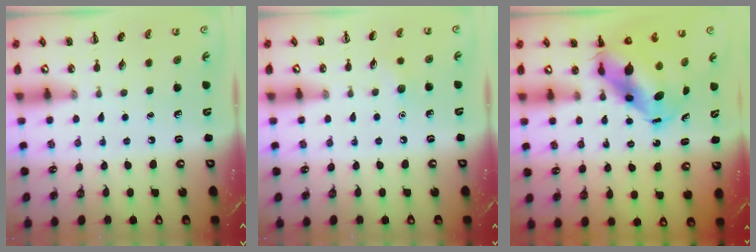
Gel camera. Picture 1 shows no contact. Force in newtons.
{"total": 4.7, "press": 4.5, "slide": 1.2}
{"total": 8.5, "press": 8.3, "slide": 2.0}